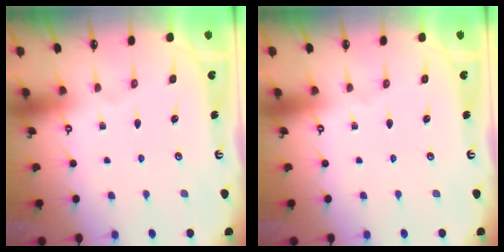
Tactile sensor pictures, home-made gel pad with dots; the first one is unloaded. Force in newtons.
{"total": 0.0}